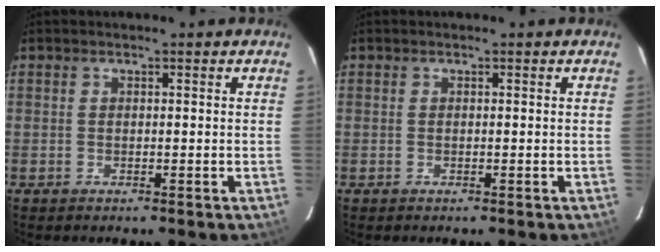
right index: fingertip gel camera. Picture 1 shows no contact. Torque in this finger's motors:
{"motor_torque": [0.00, 0.29, 0.01, 0.00]}